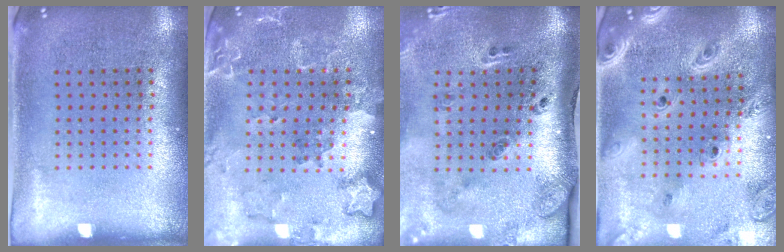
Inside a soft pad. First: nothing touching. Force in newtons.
{"total": 2.0, "press": 1.9, "slide": 0.5}
{"total": 3.1, "press": 1.7, "slide": 2.6}
{"total": 3.3, "press": 2.7, "slide": 1.8}